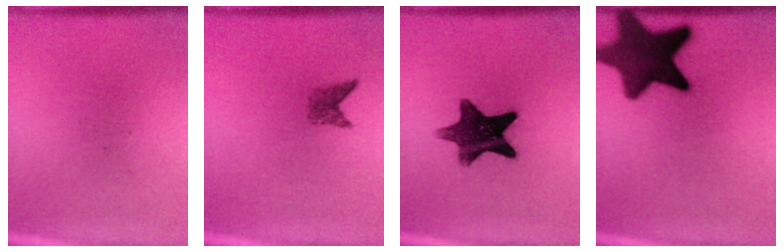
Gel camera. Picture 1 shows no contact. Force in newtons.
{"total": 1.9}
{"total": 12.2}
{"total": 14.1}